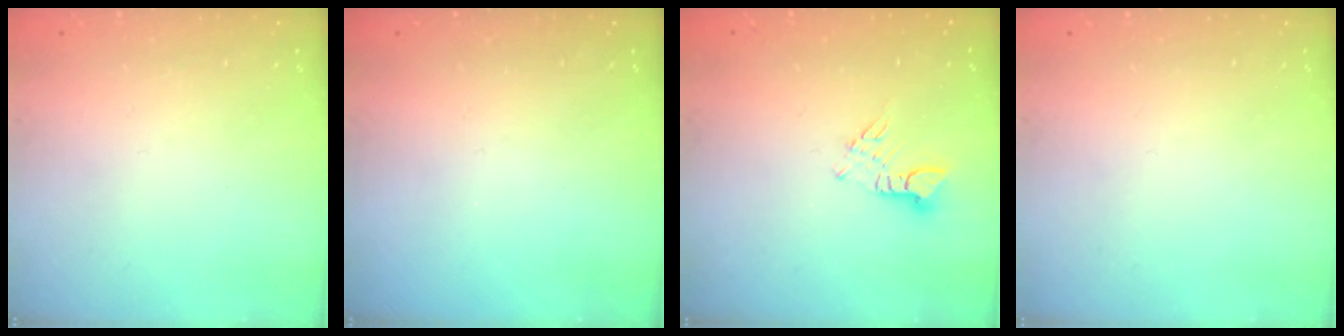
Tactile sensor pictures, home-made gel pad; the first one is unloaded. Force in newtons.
{"total": 0.0}
{"total": 2.5, "press": 2.5, "slide": 0.4}
{"total": 0.0}